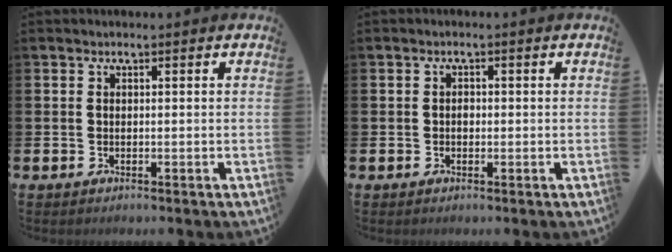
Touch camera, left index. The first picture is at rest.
{"total": 0.9, "force": [-0.1, 0.7, 0.5], "torque": [-0.008, 0.006, -0.003]}